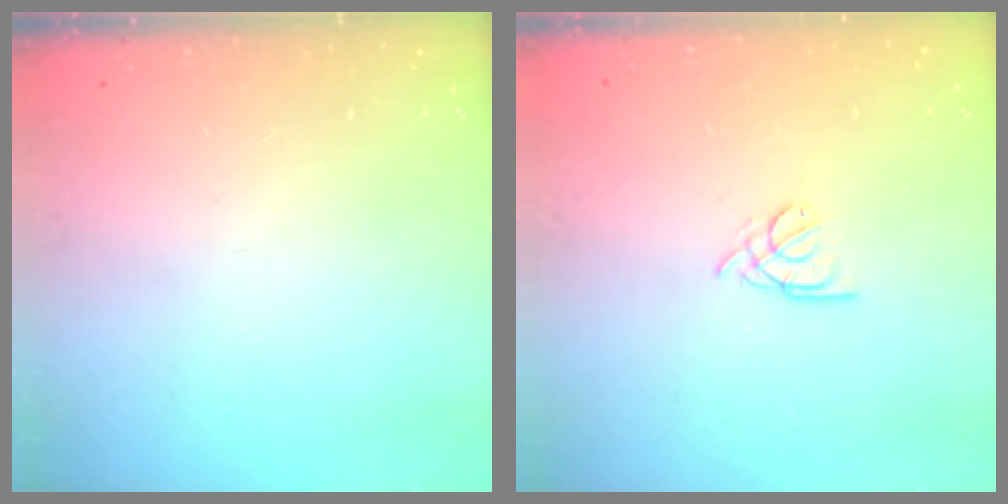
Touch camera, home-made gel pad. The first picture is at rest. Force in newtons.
{"total": 1.8, "press": 1.7, "slide": 0.5}